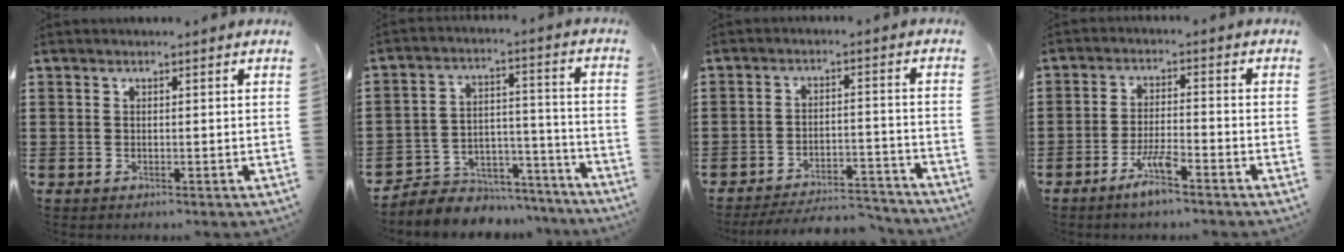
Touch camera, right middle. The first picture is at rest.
{"total": 5.3, "force": [-4.7, 2.5, 0.2], "torque": [-0.008, 0.015, -0.093]}
{"total": 5.3, "force": [-5.1, 0.4, 1.4], "torque": [-0.038, -0.004, -0.104]}
{"total": 5.2, "force": [-3.6, 0.7, 3.6], "torque": [-0.080, -0.001, -0.069]}